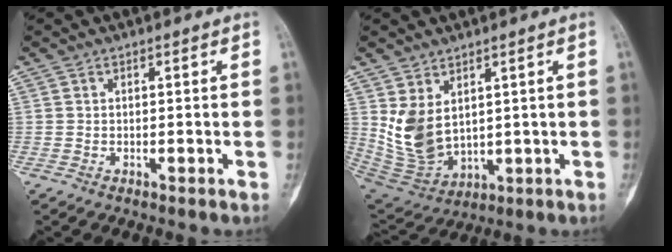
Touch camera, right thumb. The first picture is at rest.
{"total": 10.0, "force": [2.7, 6.3, 7.3], "torque": [-0.133, -0.023, 0.080]}